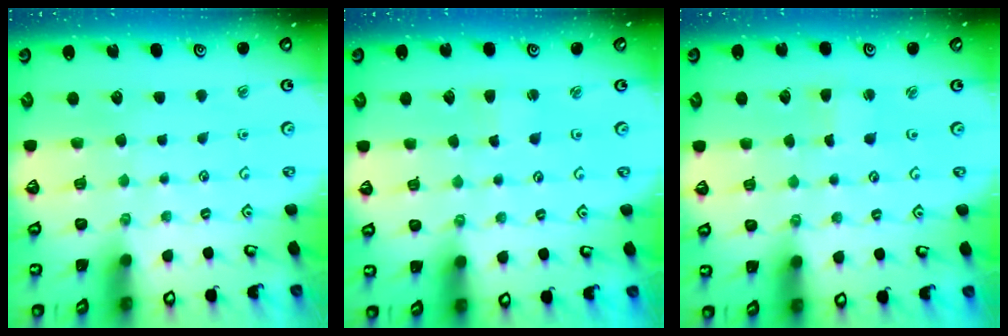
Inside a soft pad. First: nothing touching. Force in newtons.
{"total": 1.7, "press": 1.6, "slide": 0.2}
{"total": 1.8, "press": 1.7, "slide": 0.3}